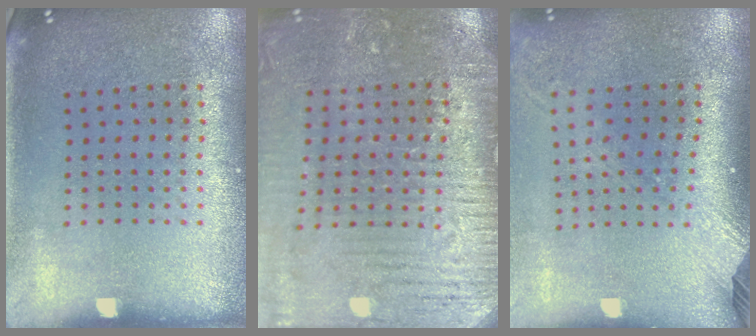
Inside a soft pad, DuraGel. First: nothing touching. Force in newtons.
{"total": 3.3, "press": 3.3, "slide": 0.2}
{"total": 2.4, "press": 1.8, "slide": 1.7}